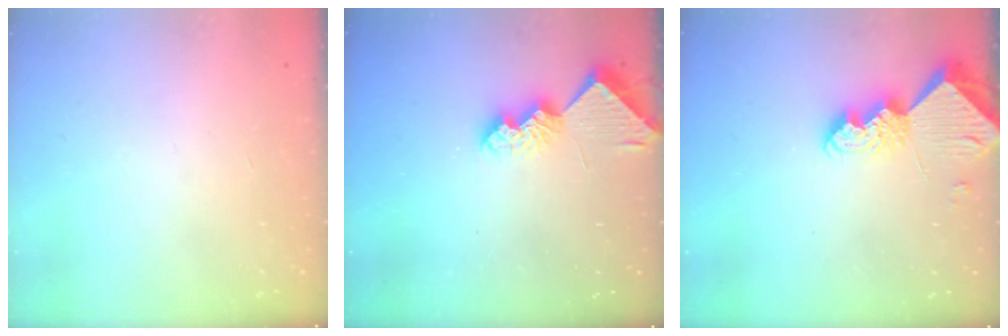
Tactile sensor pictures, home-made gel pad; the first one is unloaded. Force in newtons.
{"total": 8.8, "press": 8.8, "slide": 0.8}
{"total": 9.6, "press": 9.5, "slide": 0.9}